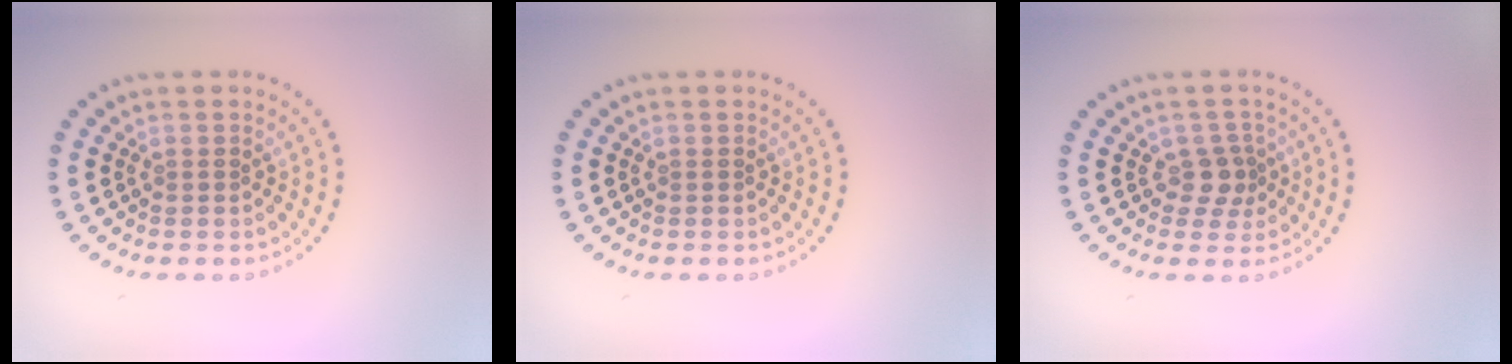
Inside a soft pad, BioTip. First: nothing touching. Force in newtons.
{"total": 0.0}
{"total": 2.0, "press": 1.5, "slide": 1.3}